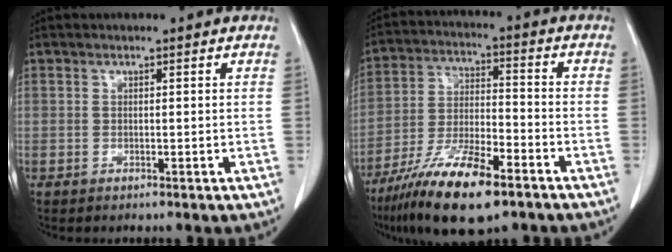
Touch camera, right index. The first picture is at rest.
{"total": 14.9, "force": [-9.7, 3.3, 10.8], "torque": [-0.207, -0.023, -0.173]}